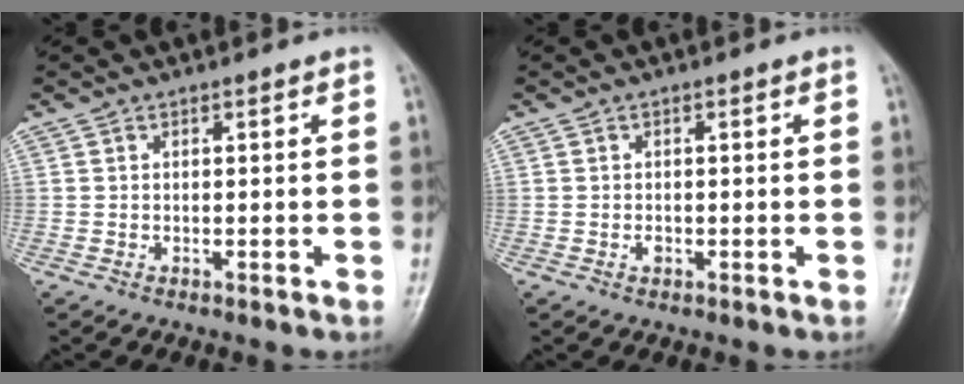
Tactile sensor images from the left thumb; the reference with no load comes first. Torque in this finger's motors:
{"motor_torque": [-0.01, 0.01, 0.21, 0.07, 0.04]}